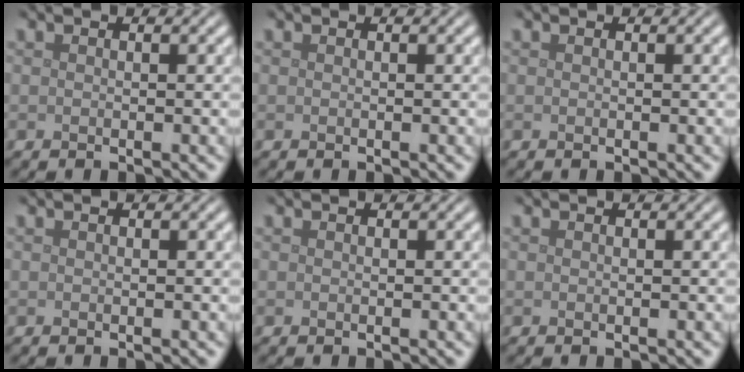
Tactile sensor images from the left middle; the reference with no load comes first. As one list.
[{"total": 0.0}, {"total": 0.0}, {"total": 0.0}, {"total": 0.0}, {"total": 0.0}]